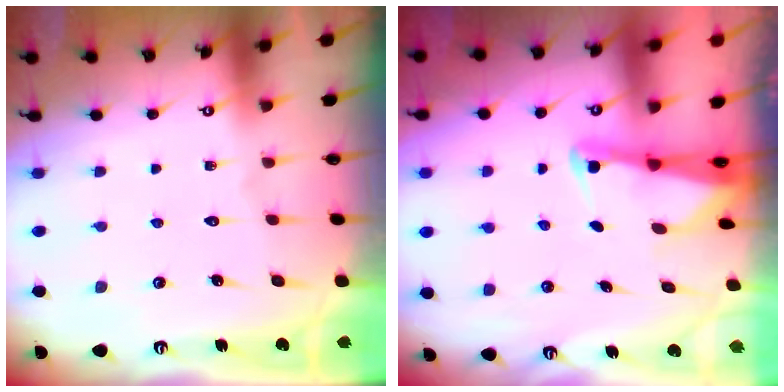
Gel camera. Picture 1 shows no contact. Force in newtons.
{"total": 2.5, "press": 2.4, "slide": 0.3}